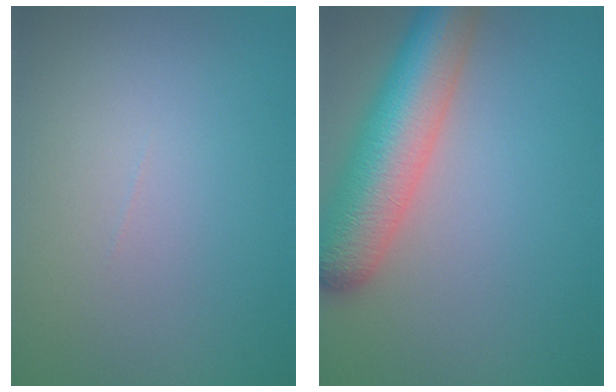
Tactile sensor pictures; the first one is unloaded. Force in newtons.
{"total": 8.4, "press": 8.4, "slide": 0.4}